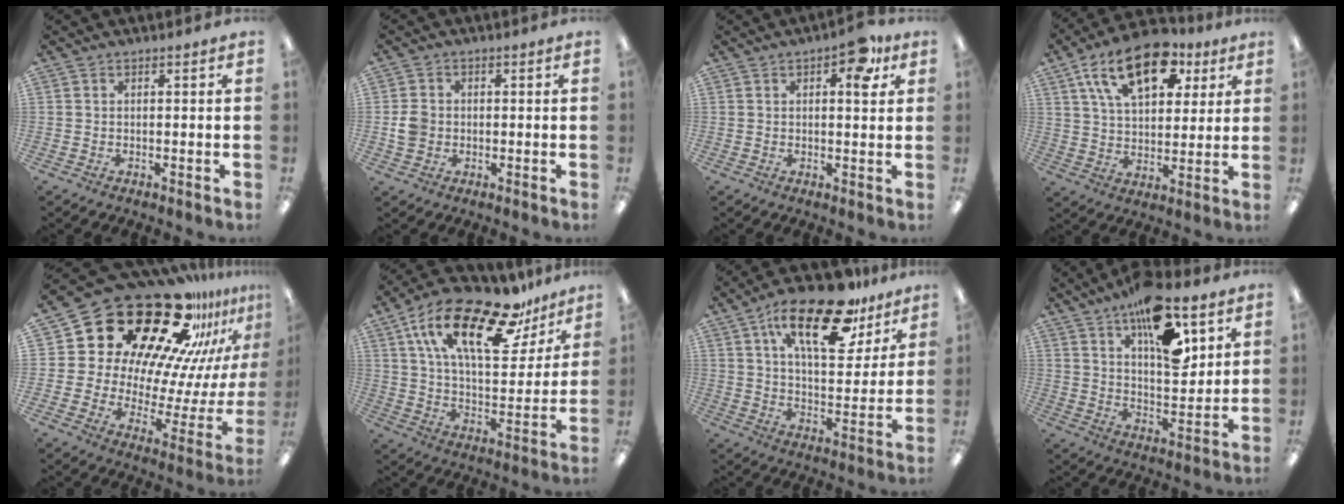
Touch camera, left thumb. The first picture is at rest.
{"total": 4.5, "force": [-0.4, 4.2, 1.7], "torque": [-0.016, 0.004, -0.008]}
{"total": 8.1, "force": [3.8, 4.0, 6.0], "torque": [-0.067, -0.013, 0.058]}
{"total": 18.4, "force": [9.8, 10.0, 11.9], "torque": [-0.192, -0.029, 0.171]}
{"total": 29.3, "force": [21.7, 13.5, 14.5], "torque": [-0.214, -0.177, 0.392]}
{"total": 24.4, "force": [14.7, 9.8, 16.8], "torque": [-0.281, -0.071, 0.250]}
{"total": 22.7, "force": [13.9, 9.4, 15.3], "torque": [-0.239, -0.065, 0.229]}
{"total": 18.7, "force": [11.0, 7.9, 12.9], "torque": [-0.194, -0.052, 0.182]}